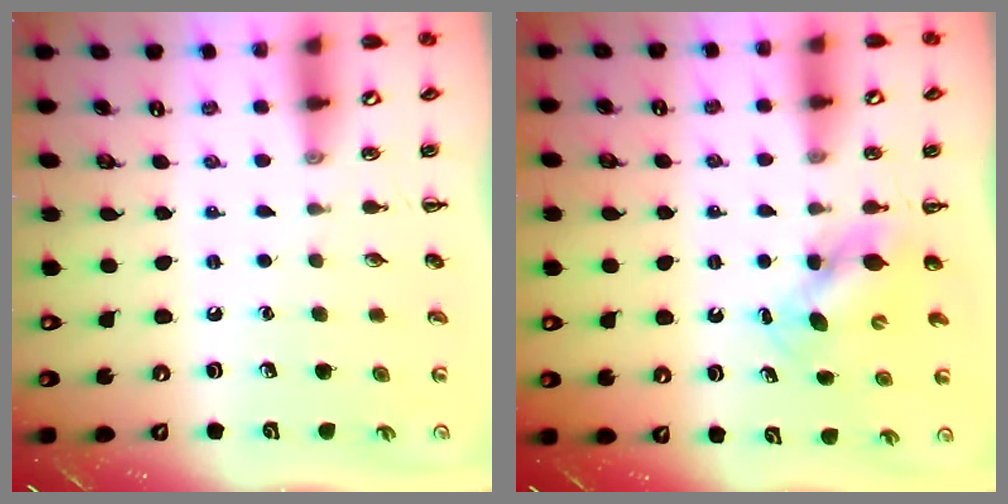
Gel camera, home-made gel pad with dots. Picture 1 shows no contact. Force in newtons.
{"total": 5.6, "press": 5.6, "slide": 0.6}